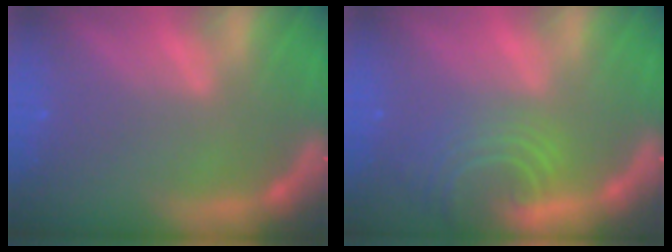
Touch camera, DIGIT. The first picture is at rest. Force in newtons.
{"total": 6.6}